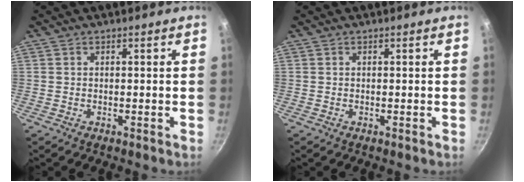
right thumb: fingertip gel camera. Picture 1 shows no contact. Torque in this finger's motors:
{"motor_torque": [0.00, 0.00, 0.00, 0.00, 0.00]}